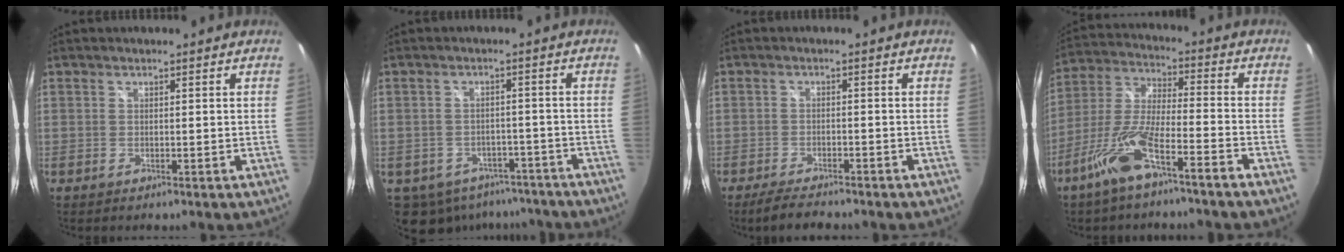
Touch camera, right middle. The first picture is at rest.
{"total": 12.4, "force": [-7.9, 8.4, 4.6], "torque": [-0.117, 0.001, -0.087]}
{"total": 5.4, "force": [-4.7, 1.0, 2.6], "torque": [-0.064, -0.013, -0.080]}
{"total": 12.0, "force": [-7.8, 1.5, 9.1], "torque": [-0.199, -0.009, -0.142]}